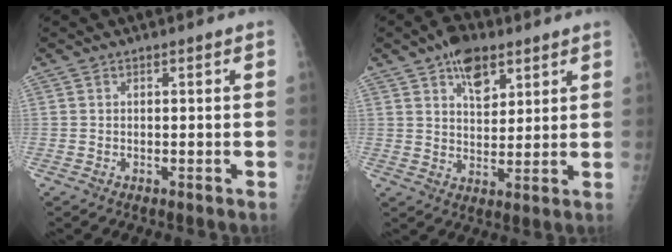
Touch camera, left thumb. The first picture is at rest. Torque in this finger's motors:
{"motor_torque": [1.19, 0.50, 0.73, -0.49, 0.01]}